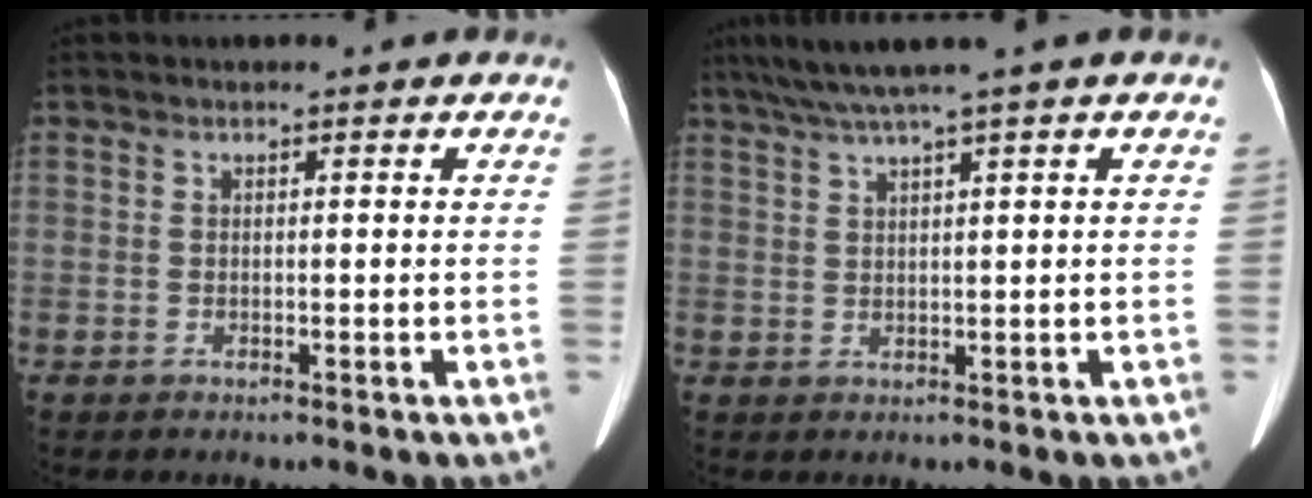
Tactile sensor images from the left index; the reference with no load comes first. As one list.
[{"total": 5.4, "force": [3.9, -1.2, 3.5], "torque": [-0.070, 0.021, 0.075]}]